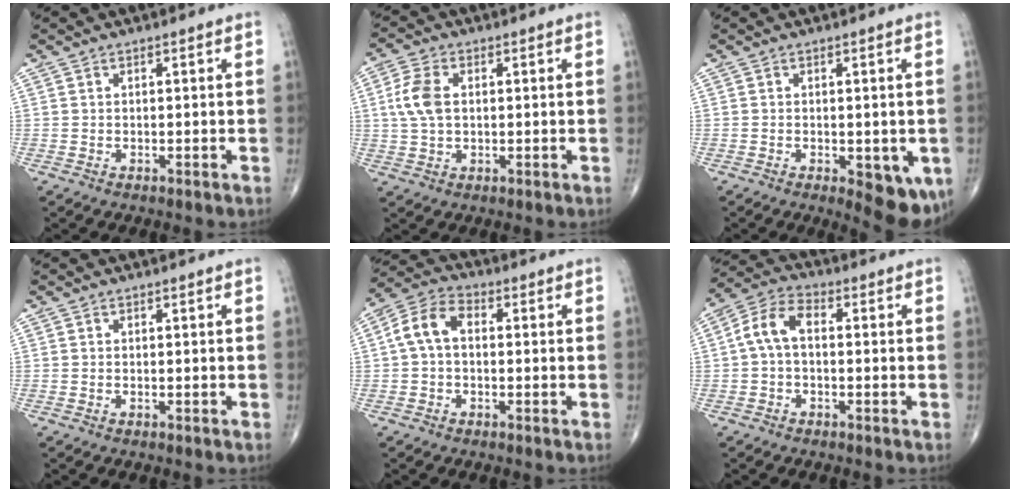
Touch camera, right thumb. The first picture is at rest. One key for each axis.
{"total": 6.5, "fx": 0.9, "fy": 4.1, "fz": 5.0, "tx": -0.113, "ty": 0.008, "tz": 0.016}
{"total": 8.2, "fx": -2.3, "fy": 3.4, "fz": 7.1, "tx": -0.067, "ty": -0.010, "tz": -0.021}
{"total": 0.0}
{"total": 7.3, "fx": 0.4, "fy": 4.7, "fz": 5.6, "tx": -0.106, "ty": 0.026, "tz": -0.003}
{"total": 7.0, "fx": 0.0, "fy": 4.1, "fz": 5.7, "tx": -0.109, "ty": 0.025, "tz": -0.011}